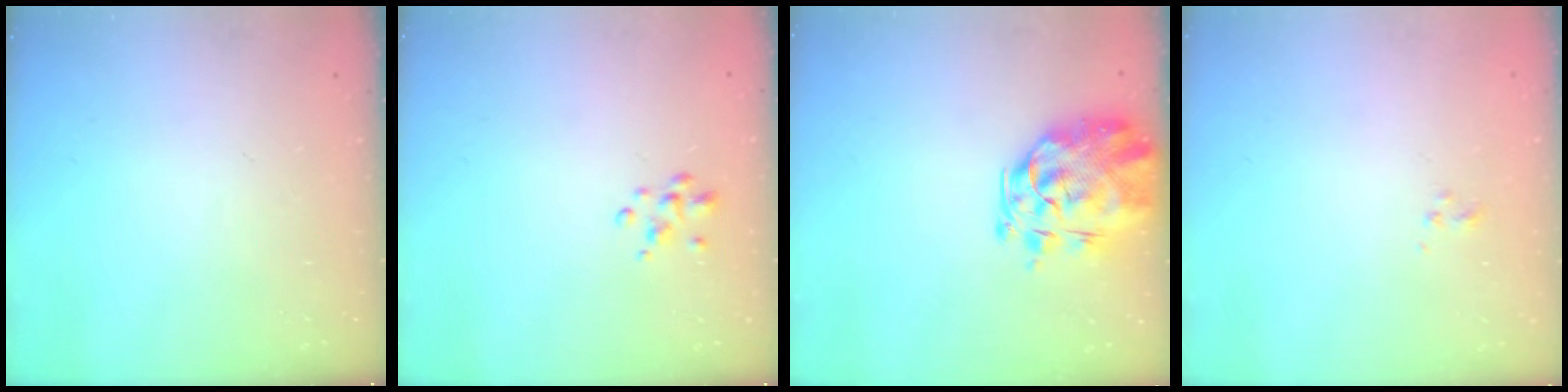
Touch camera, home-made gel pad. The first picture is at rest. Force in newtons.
{"total": 2.5, "press": 2.5, "slide": 0.4}
{"total": 4.9, "press": 4.5, "slide": 1.9}
{"total": 1.4, "press": 1.3, "slide": 0.6}